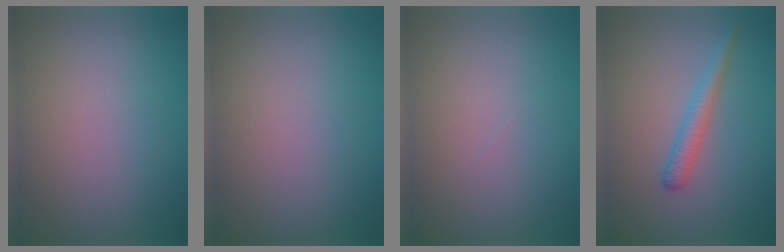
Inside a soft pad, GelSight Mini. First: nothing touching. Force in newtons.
{"total": 0.0}
{"total": 0.0}
{"total": 2.1, "press": 2.1, "slide": 0.1}